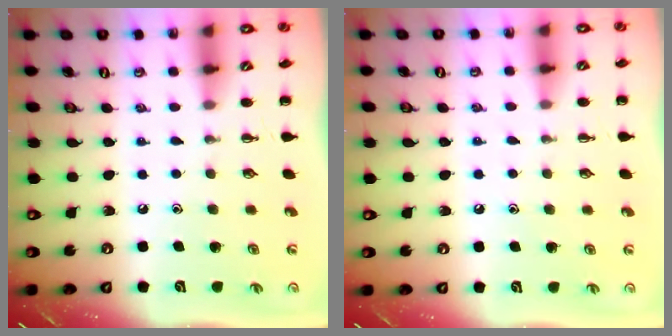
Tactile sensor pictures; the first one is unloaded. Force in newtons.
{"total": 4.7, "press": 4.5, "slide": 1.6}